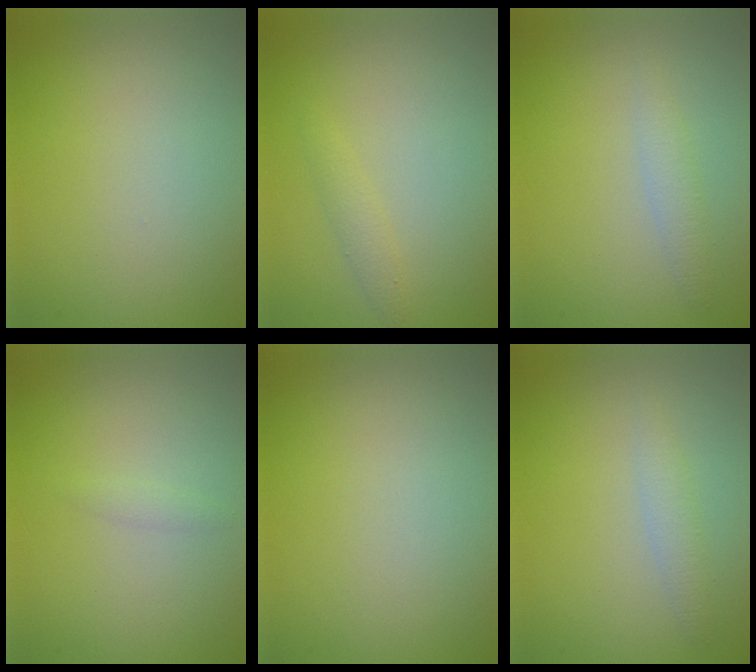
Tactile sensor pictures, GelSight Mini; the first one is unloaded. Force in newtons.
{"total": 1.2, "press": 1.2, "slide": 0.1}
{"total": 1.4, "press": 1.4, "slide": 0.0}
{"total": 0.6, "press": 0.6, "slide": 0.0}
{"total": 0.0}
{"total": 1.4, "press": 1.4, "slide": 0.0}